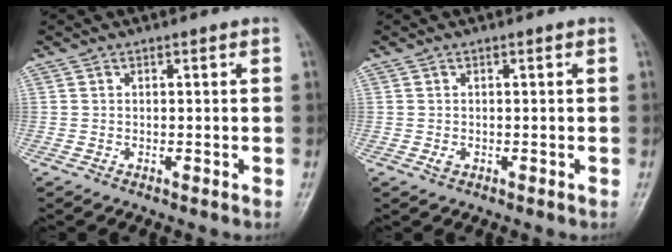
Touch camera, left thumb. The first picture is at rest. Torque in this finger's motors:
{"motor_torque": [0.13, 0.10, 0.41, 0.18, 0.00]}